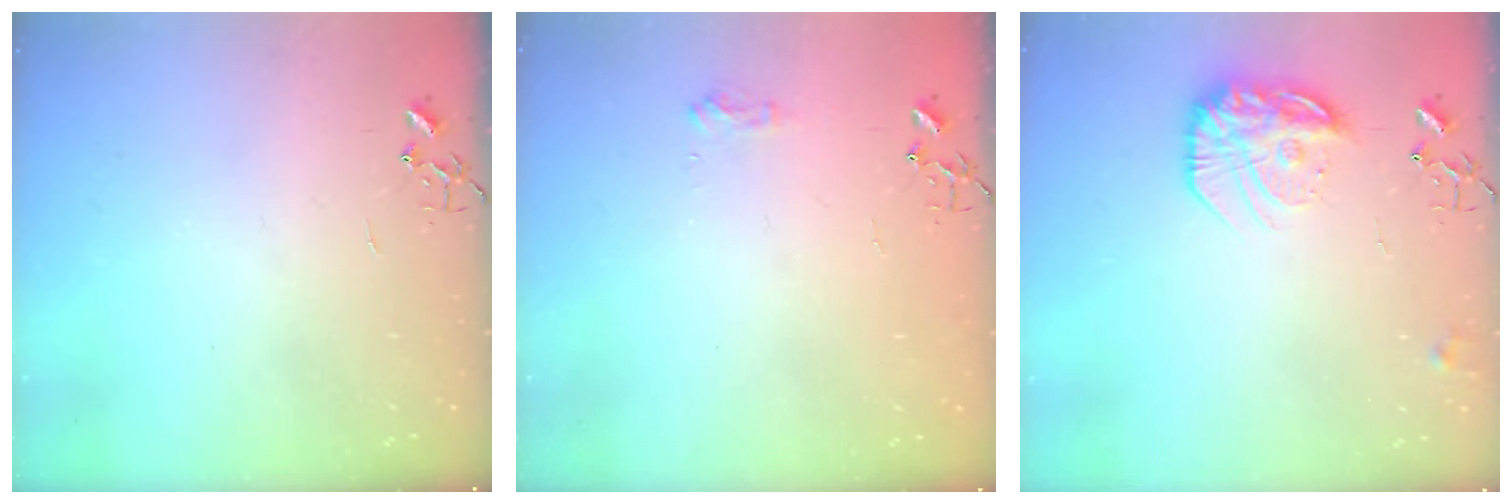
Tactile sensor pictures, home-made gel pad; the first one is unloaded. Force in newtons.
{"total": 7.5, "press": 7.4, "slide": 0.8}
{"total": 15.1, "press": 15.1, "slide": 0.5}